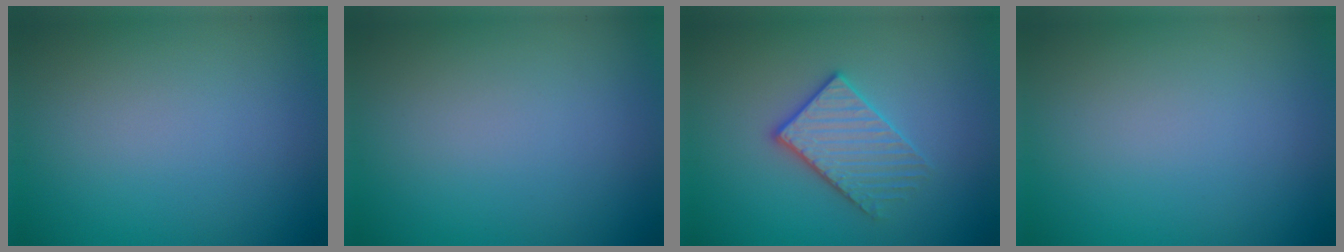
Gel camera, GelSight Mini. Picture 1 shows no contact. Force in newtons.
{"total": 0.0}
{"total": 3.2, "press": 3.0, "slide": 1.1}
{"total": 0.0}